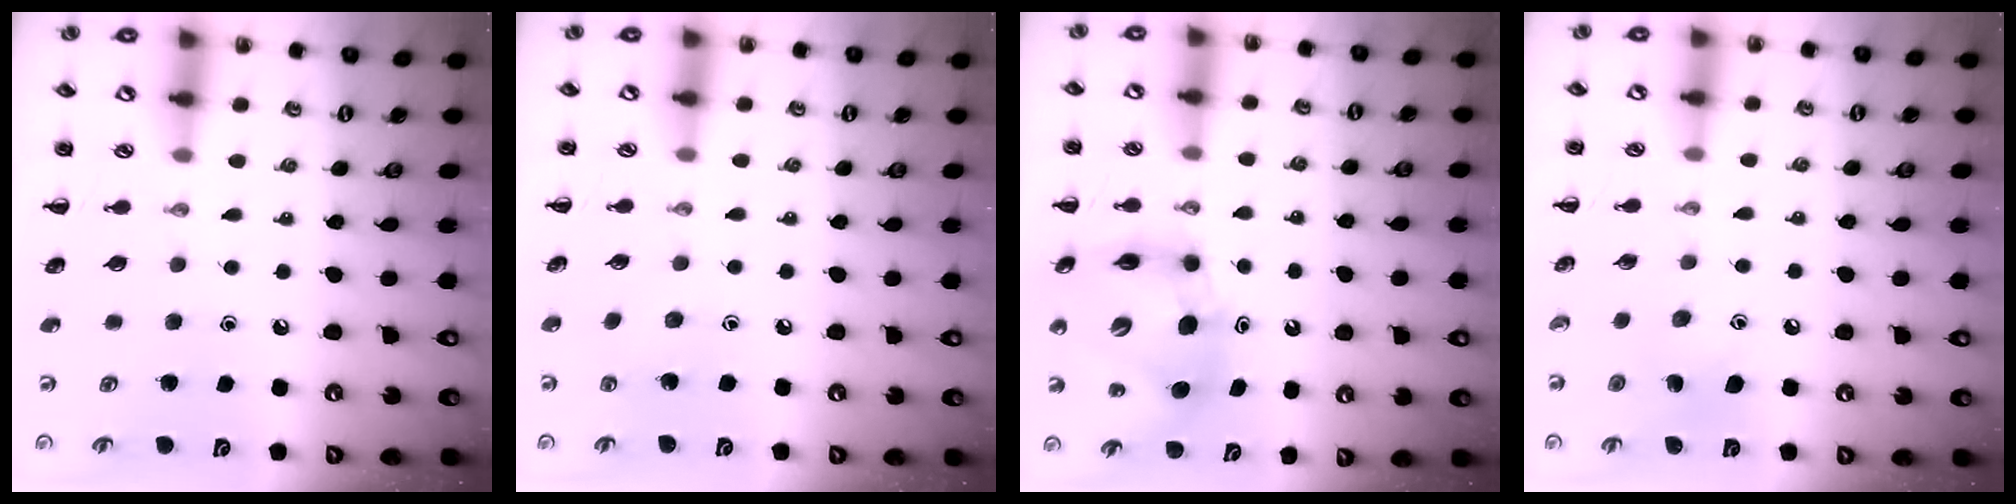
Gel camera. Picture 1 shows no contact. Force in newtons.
{"total": 5.3, "press": 5.1, "slide": 1.3}
{"total": 11.2, "press": 10.7, "slide": 3.4}
{"total": 5.3, "press": 4.9, "slide": 2.0}